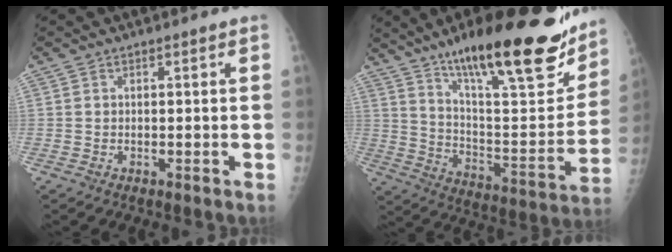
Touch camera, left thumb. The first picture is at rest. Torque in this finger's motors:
{"motor_torque": [0.42, 0.33, 1.44, -1.32, 0.12]}